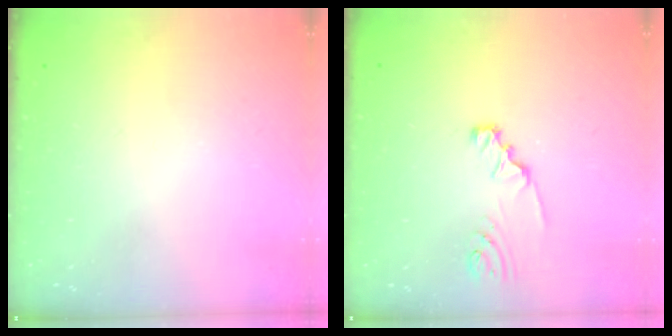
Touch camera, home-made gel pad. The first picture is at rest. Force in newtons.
{"total": 2.1, "press": 2.1, "slide": 0.3}